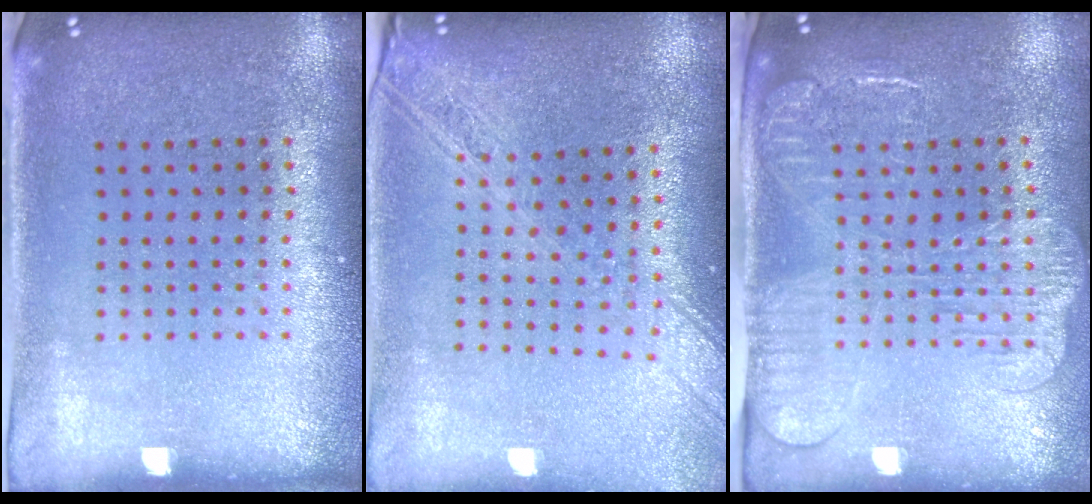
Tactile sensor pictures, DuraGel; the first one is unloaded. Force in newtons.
{"total": 2.2, "press": 1.9, "slide": 1.2}
{"total": 2.4, "press": 2.0, "slide": 1.4}